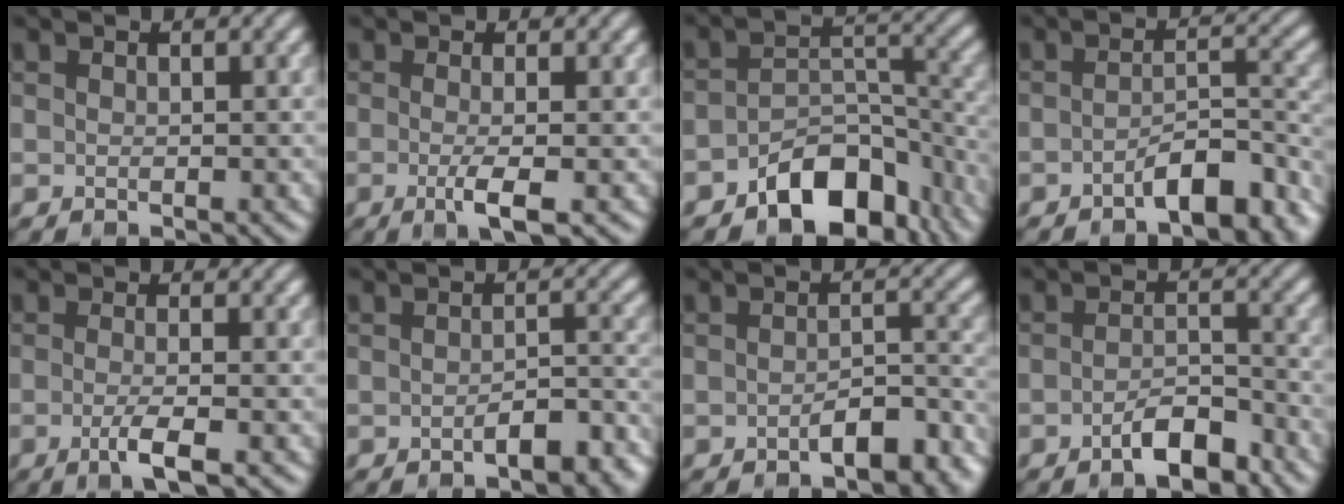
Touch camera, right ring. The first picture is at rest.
{"total": 3.0, "force": [-0.7, 0.7, 2.8], "torque": [-0.048, -0.006, -0.015]}
{"total": 7.9, "force": [-4.9, 4.6, 4.2], "torque": [-0.050, -0.008, -0.082]}
{"total": 5.2, "force": [-3.4, 1.7, 3.5], "torque": [-0.047, 0.009, -0.056]}
{"total": 2.9, "force": [-0.9, 0.7, 2.6], "torque": [-0.041, -0.001, -0.023]}
{"total": 3.7, "force": [-2.1, 1.4, 2.7], "torque": [-0.040, 0.004, -0.030]}
{"total": 4.2, "force": [-2.5, 1.6, 2.9], "torque": [-0.041, 0.006, -0.038]}
{"total": 3.8, "force": [-2.4, 1.4, 2.6], "torque": [-0.038, 0.009, -0.044]}